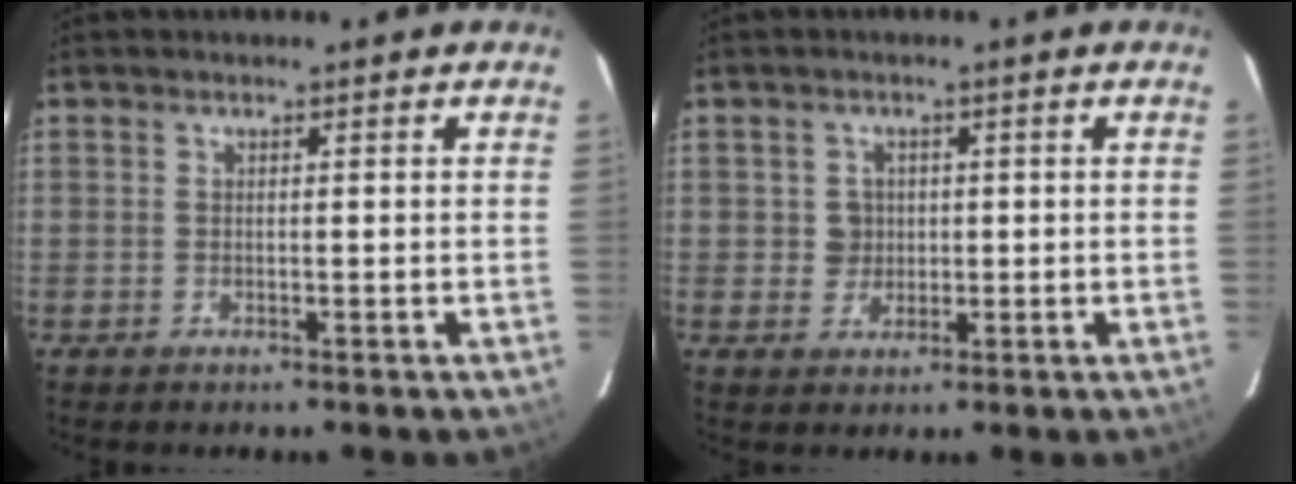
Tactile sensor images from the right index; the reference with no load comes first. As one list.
[{"total": 3.1, "force": [0.4, 3.0, 0.3], "torque": [-0.002, 0.011, 0.010]}]